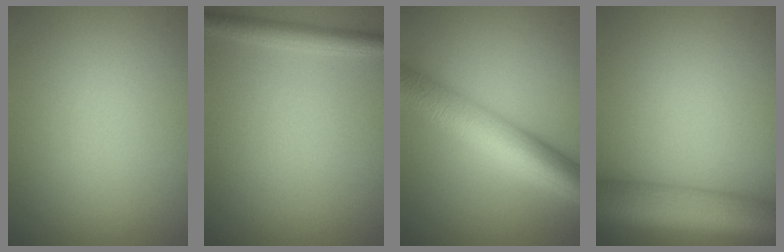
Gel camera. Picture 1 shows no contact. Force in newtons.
{"total": 2.3, "press": 2.3, "slide": 0.1}
{"total": 8.5, "press": 8.5, "slide": 0.1}
{"total": 8.4, "press": 8.4, "slide": 0.3}